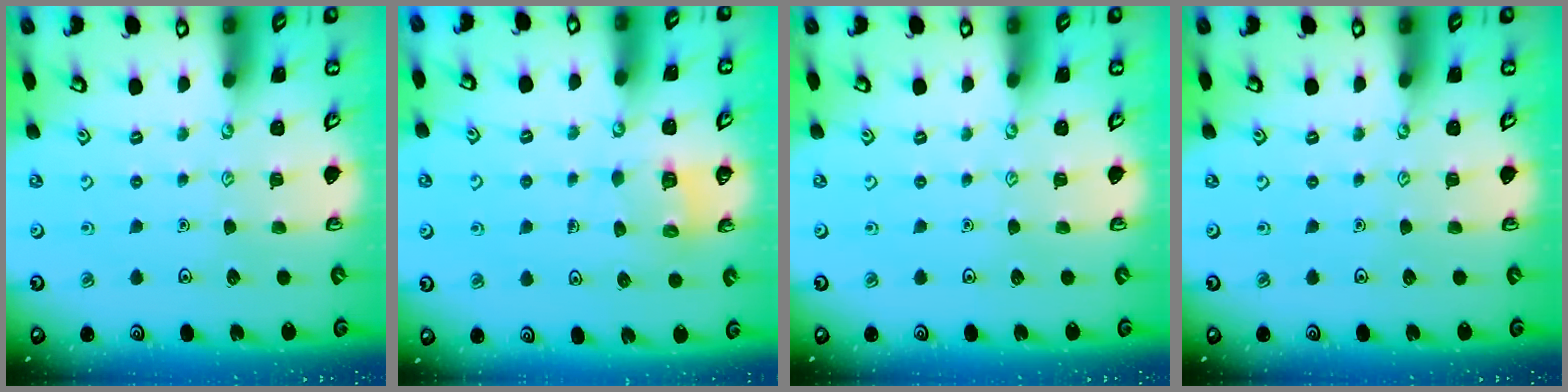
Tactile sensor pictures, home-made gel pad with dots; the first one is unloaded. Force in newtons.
{"total": 5.8, "press": 5.8, "slide": 0.4}
{"total": 0.0}
{"total": 0.0}